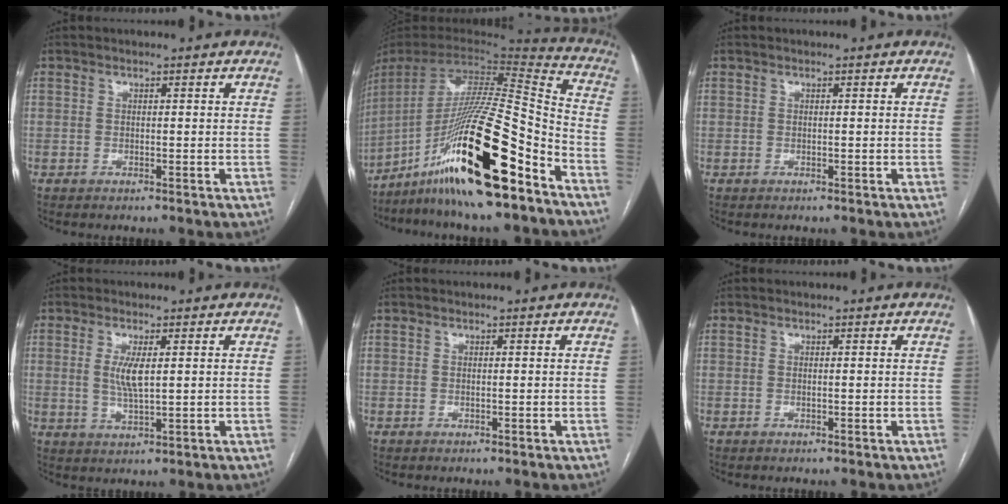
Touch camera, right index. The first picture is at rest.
{"total": 24.8, "force": [-14.3, 3.0, 20.1], "torque": [-0.371, -0.023, -0.254]}
{"total": 0.0}
{"total": 4.2, "force": [0.9, 1.0, 4.0], "torque": [-0.085, -0.003, 0.020]}
{"total": 0.0}
{"total": 0.0}